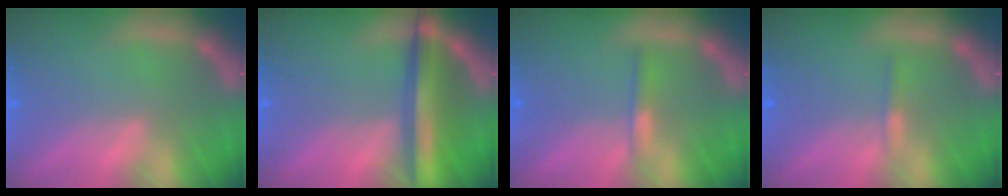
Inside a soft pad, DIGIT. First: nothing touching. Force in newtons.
{"total": 6.5}
{"total": 1.4}
{"total": 0.9}